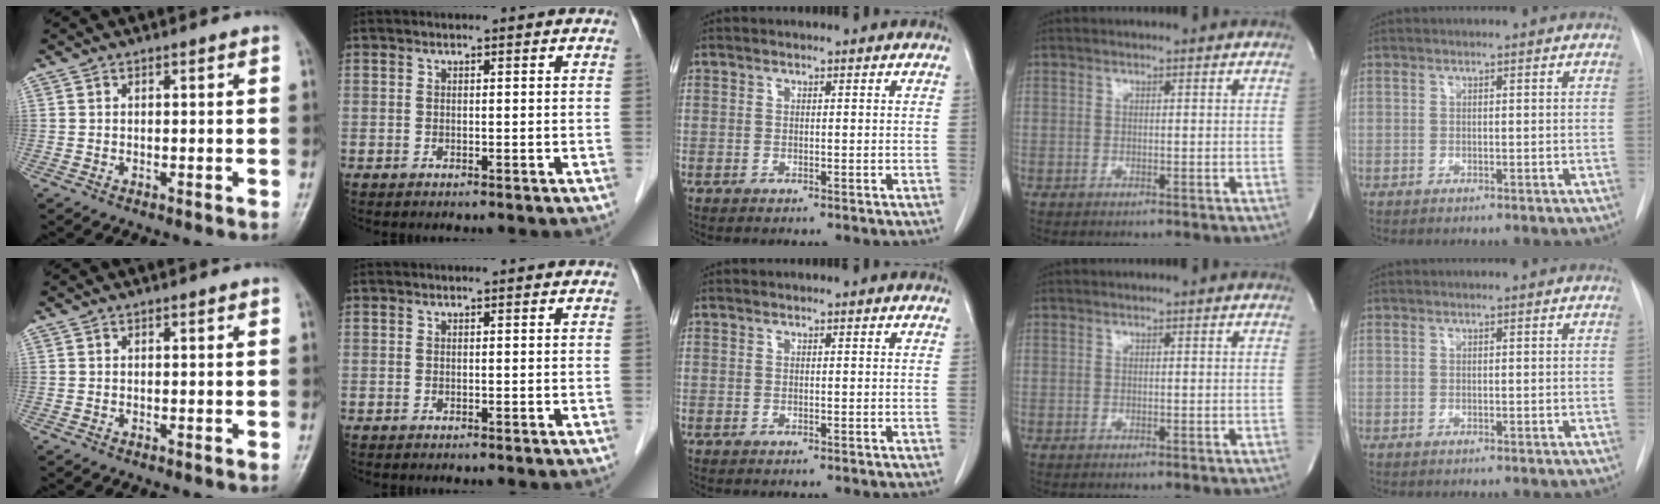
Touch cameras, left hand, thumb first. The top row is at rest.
{}